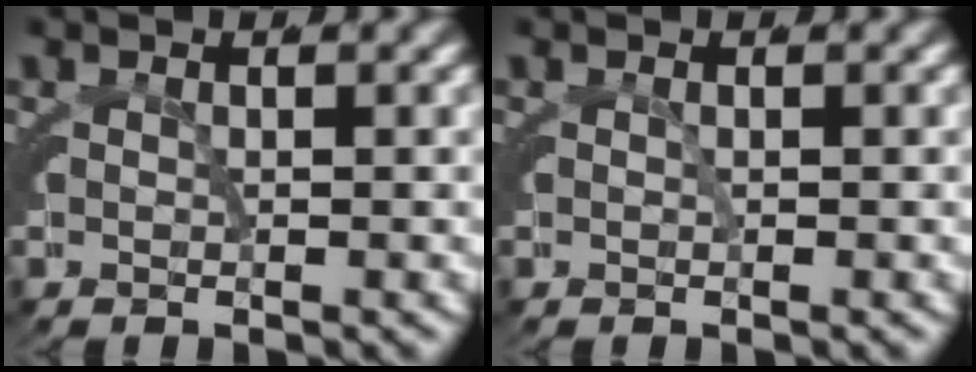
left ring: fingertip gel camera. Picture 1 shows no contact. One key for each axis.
{"total": 0.0}